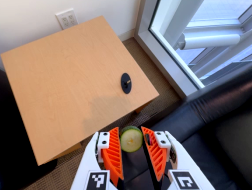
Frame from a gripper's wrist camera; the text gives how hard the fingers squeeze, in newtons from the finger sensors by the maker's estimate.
{"total": 6.1, "left": 5.8, "right": 6.5}